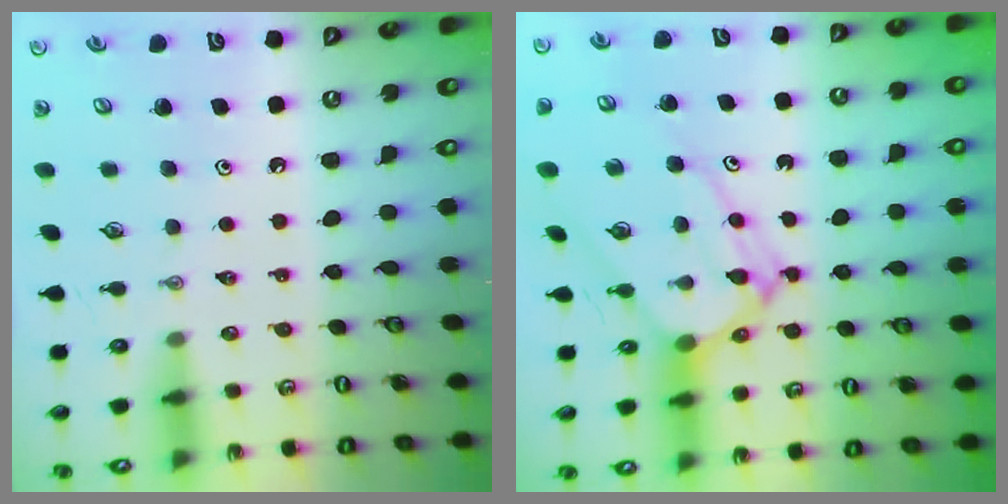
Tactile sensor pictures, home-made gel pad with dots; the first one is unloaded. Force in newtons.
{"total": 10.6, "press": 10.6, "slide": 0.9}